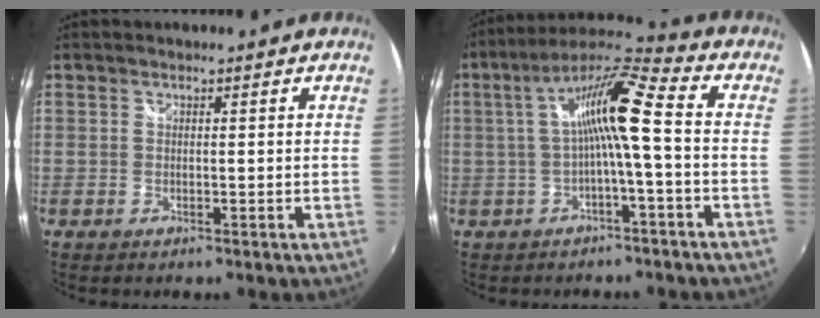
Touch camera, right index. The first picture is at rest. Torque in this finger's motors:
{"motor_torque": [1.49, -0.13, 0.74, 0.21]}